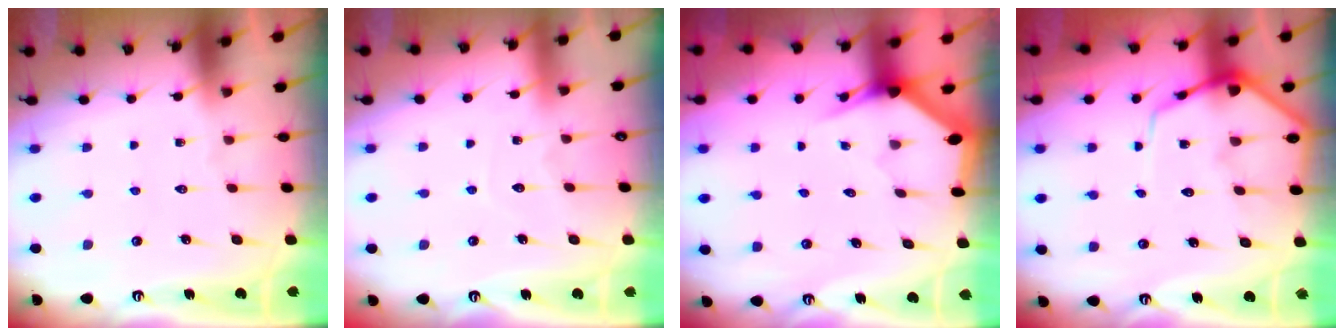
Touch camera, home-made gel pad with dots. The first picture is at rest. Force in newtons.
{"total": 4.5, "press": 4.4, "slide": 0.5}
{"total": 3.0, "press": 3.0, "slide": 0.1}
{"total": 8.5, "press": 8.5, "slide": 0.8}